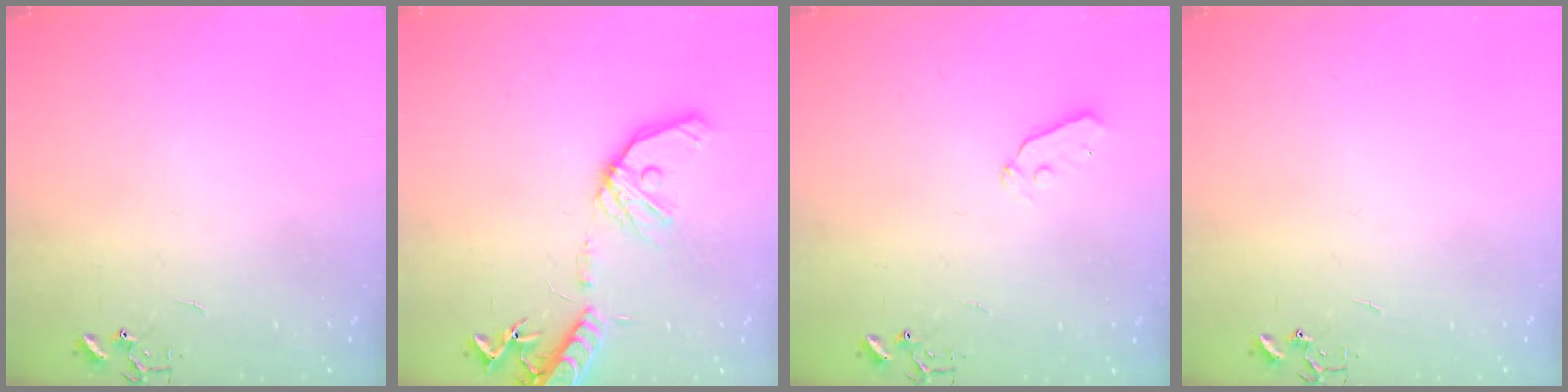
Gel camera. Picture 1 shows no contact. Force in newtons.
{"total": 16.3, "press": 16.0, "slide": 3.2}
{"total": 4.5, "press": 4.4, "slide": 0.7}
{"total": 0.0}